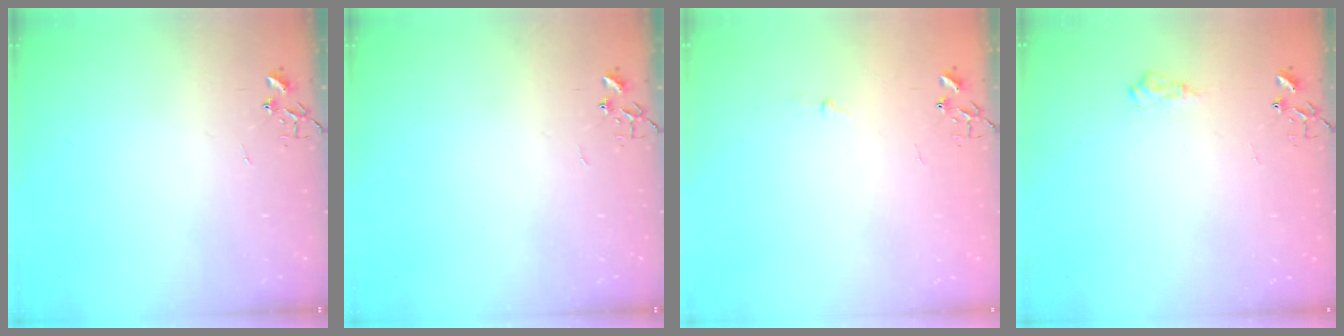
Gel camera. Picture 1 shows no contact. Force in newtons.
{"total": 0.0}
{"total": 2.7, "press": 2.7, "slide": 0.3}
{"total": 7.4, "press": 7.4, "slide": 0.9}